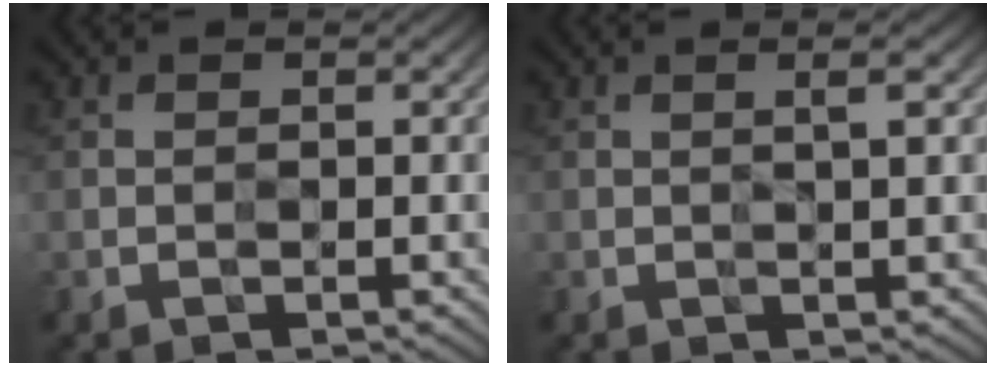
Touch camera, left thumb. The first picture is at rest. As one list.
[{"total": 1.7, "force": [0.5, 0.0, 1.7], "torque": [-0.032, 0.005, 0.005]}]